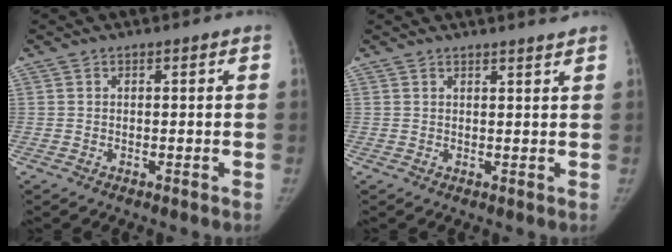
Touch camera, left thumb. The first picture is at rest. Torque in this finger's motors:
{"motor_torque": [0.91, -0.74, 0.00, 0.41, 0.01]}